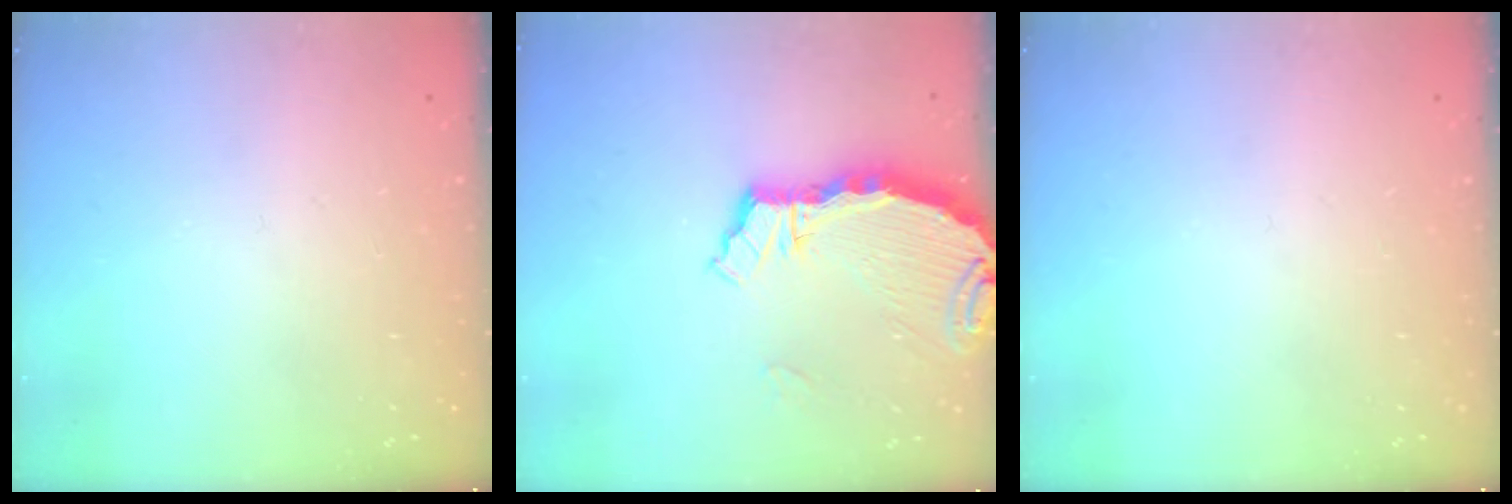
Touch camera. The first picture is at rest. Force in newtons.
{"total": 5.3, "press": 5.3, "slide": 0.5}
{"total": 0.0}